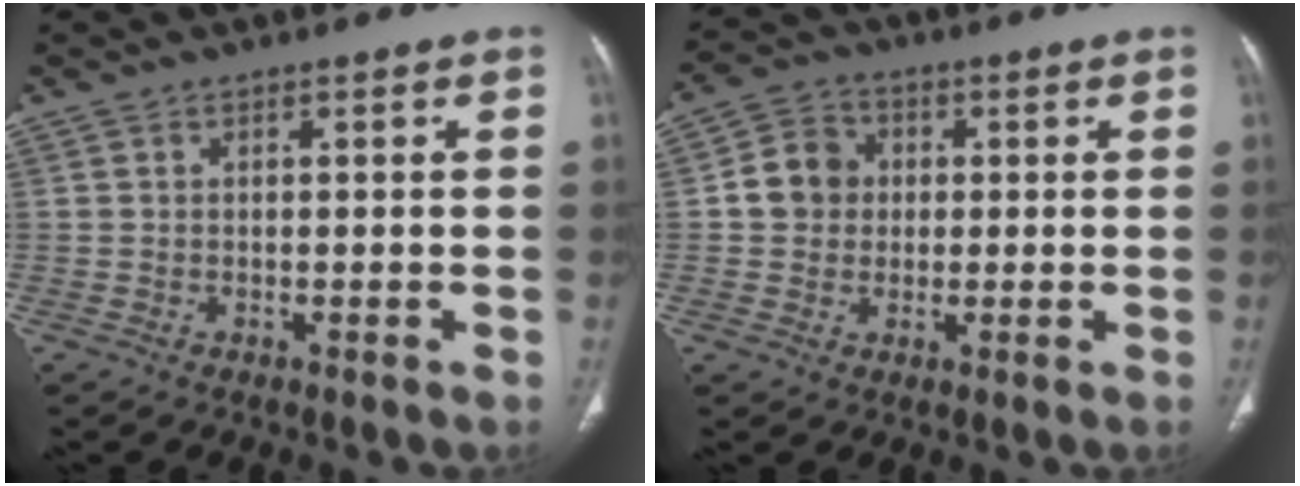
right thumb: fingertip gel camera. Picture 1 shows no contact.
{"total": 7.1, "force": [0.5, 6.4, 2.9], "torque": [-0.030, 0.011, -0.002]}